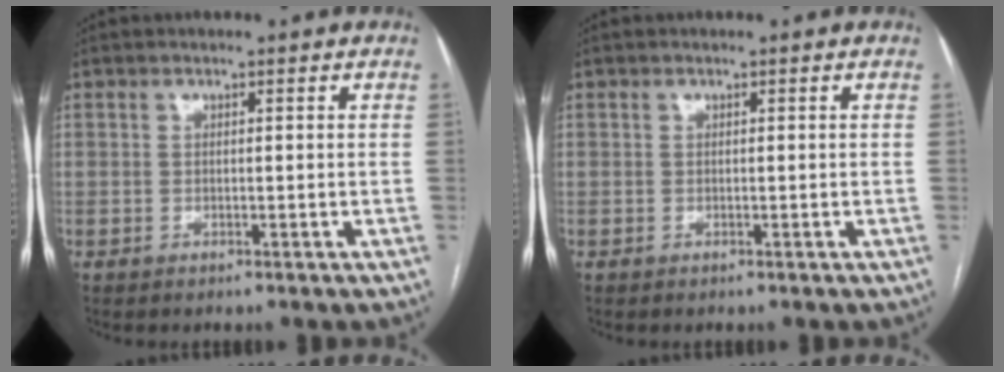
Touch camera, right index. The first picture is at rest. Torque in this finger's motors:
{"motor_torque": [0.00, 0.00, 0.00, 0.01]}